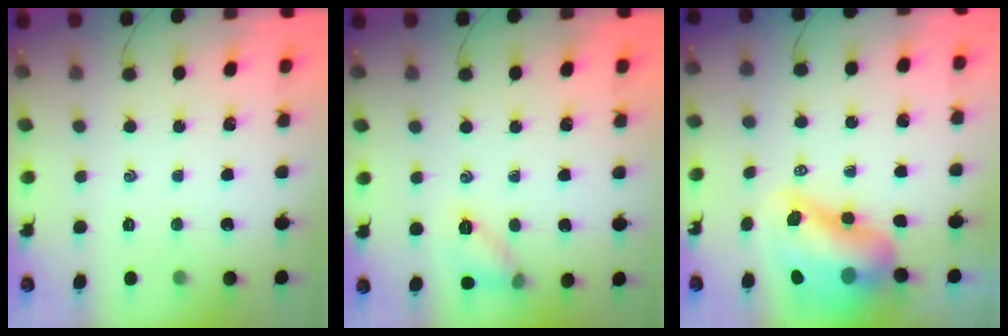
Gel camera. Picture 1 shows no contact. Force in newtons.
{"total": 7.7, "press": 7.6, "slide": 1.4}
{"total": 12.7, "press": 12.2, "slide": 3.4}